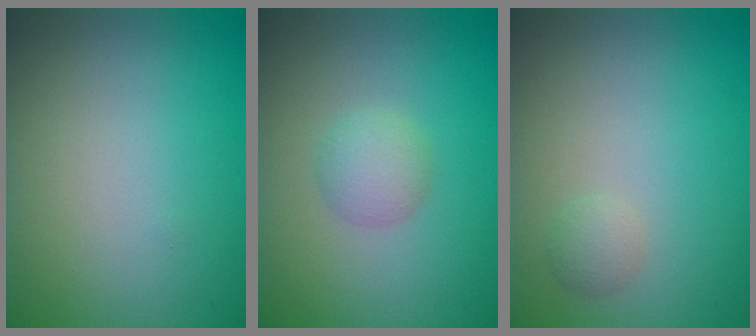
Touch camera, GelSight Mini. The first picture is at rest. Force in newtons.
{"total": 2.0, "press": 2.0, "slide": 0.1}
{"total": 1.1, "press": 1.1, "slide": 0.0}